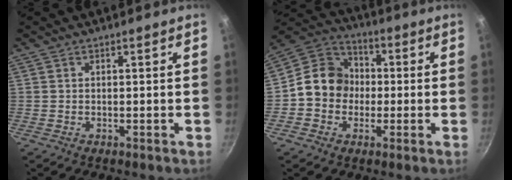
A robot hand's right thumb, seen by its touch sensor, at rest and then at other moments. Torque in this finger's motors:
{"motor_torque": [1.55, 1.61, 0.51, -0.75, 0.05]}